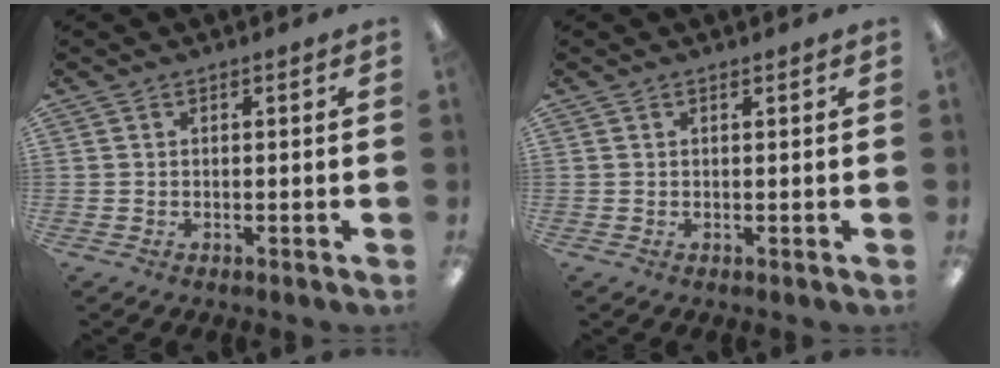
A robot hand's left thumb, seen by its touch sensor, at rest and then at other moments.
{"total": 0.5, "force": [0.5, 0.2, 0.0], "torque": [0.008, -0.003, 0.008]}